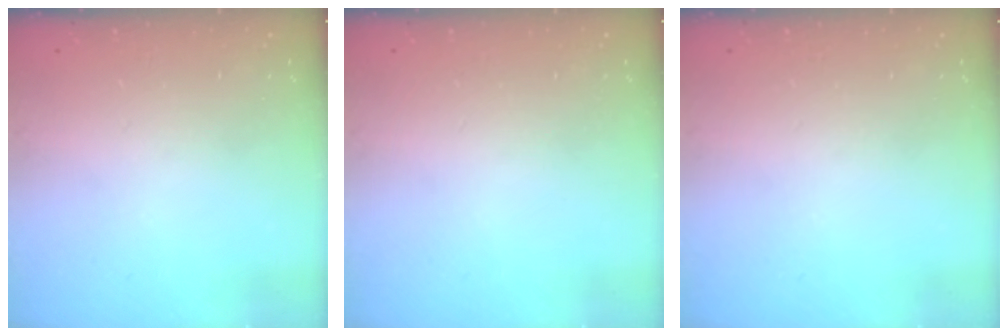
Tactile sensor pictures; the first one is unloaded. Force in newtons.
{"total": 0.0}
{"total": 0.0}